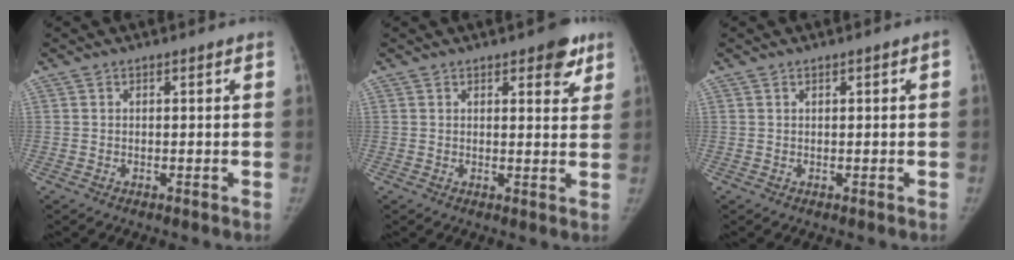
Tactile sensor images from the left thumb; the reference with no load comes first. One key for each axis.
{"total": 5.4, "fx": 3.2, "fy": 2.3, "fz": 3.7, "tx": -0.020, "ty": -0.014, "tz": 0.033}
{"total": 0.8, "fx": 0.1, "fy": 0.2, "fz": 0.7, "tx": -0.012, "ty": 0.006, "tz": 0.004}